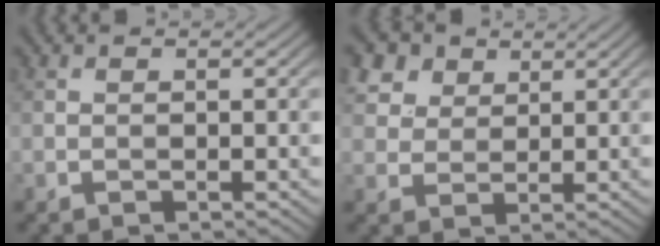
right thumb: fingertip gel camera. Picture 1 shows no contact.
{"total": 6.4, "force": [4.1, 4.1, 2.7], "torque": [-0.093, 0.000, 0.087]}